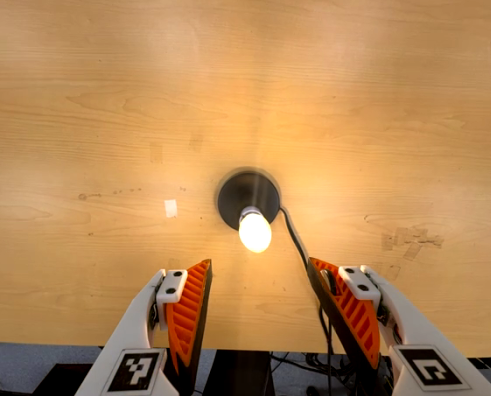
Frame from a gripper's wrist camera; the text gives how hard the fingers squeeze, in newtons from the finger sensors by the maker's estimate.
{"total": 0.0}